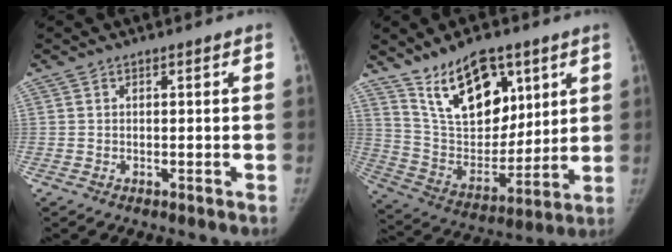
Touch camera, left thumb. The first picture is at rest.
{"total": 18.2, "force": [10.4, 9.7, 11.2], "torque": [-0.140, -0.059, 0.201]}